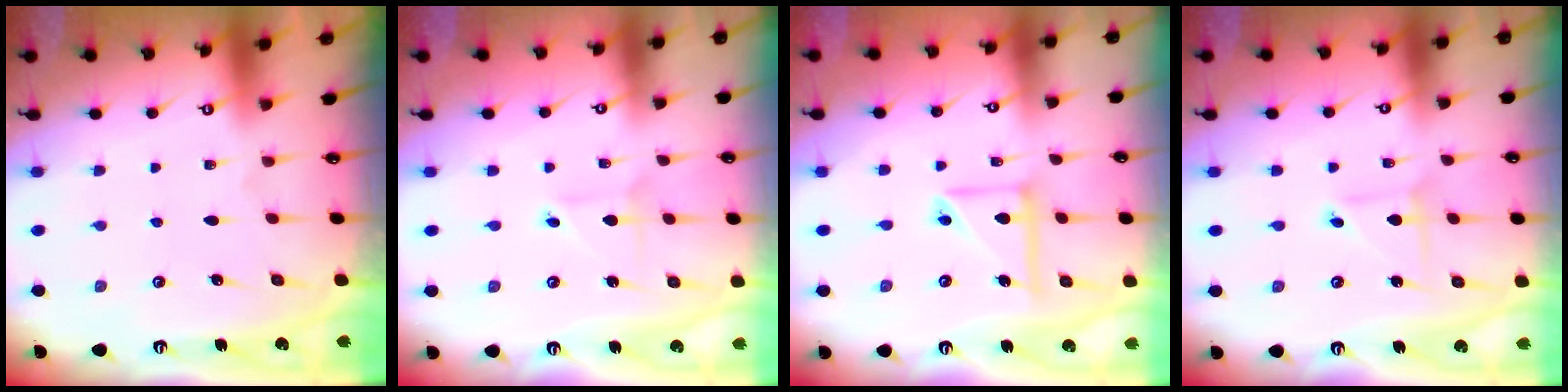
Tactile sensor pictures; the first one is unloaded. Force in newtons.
{"total": 1.8, "press": 1.8, "slide": 0.2}
{"total": 10.4, "press": 10.4, "slide": 0.9}
{"total": 2.2, "press": 2.2, "slide": 0.1}